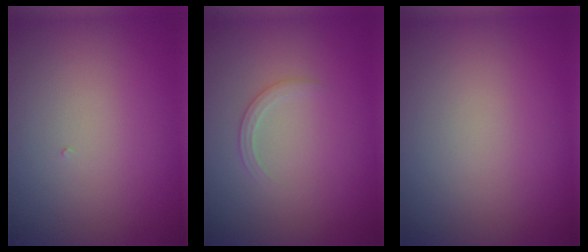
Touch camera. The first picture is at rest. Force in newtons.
{"total": 1.3, "press": 1.3, "slide": 0.1}
{"total": 0.0}